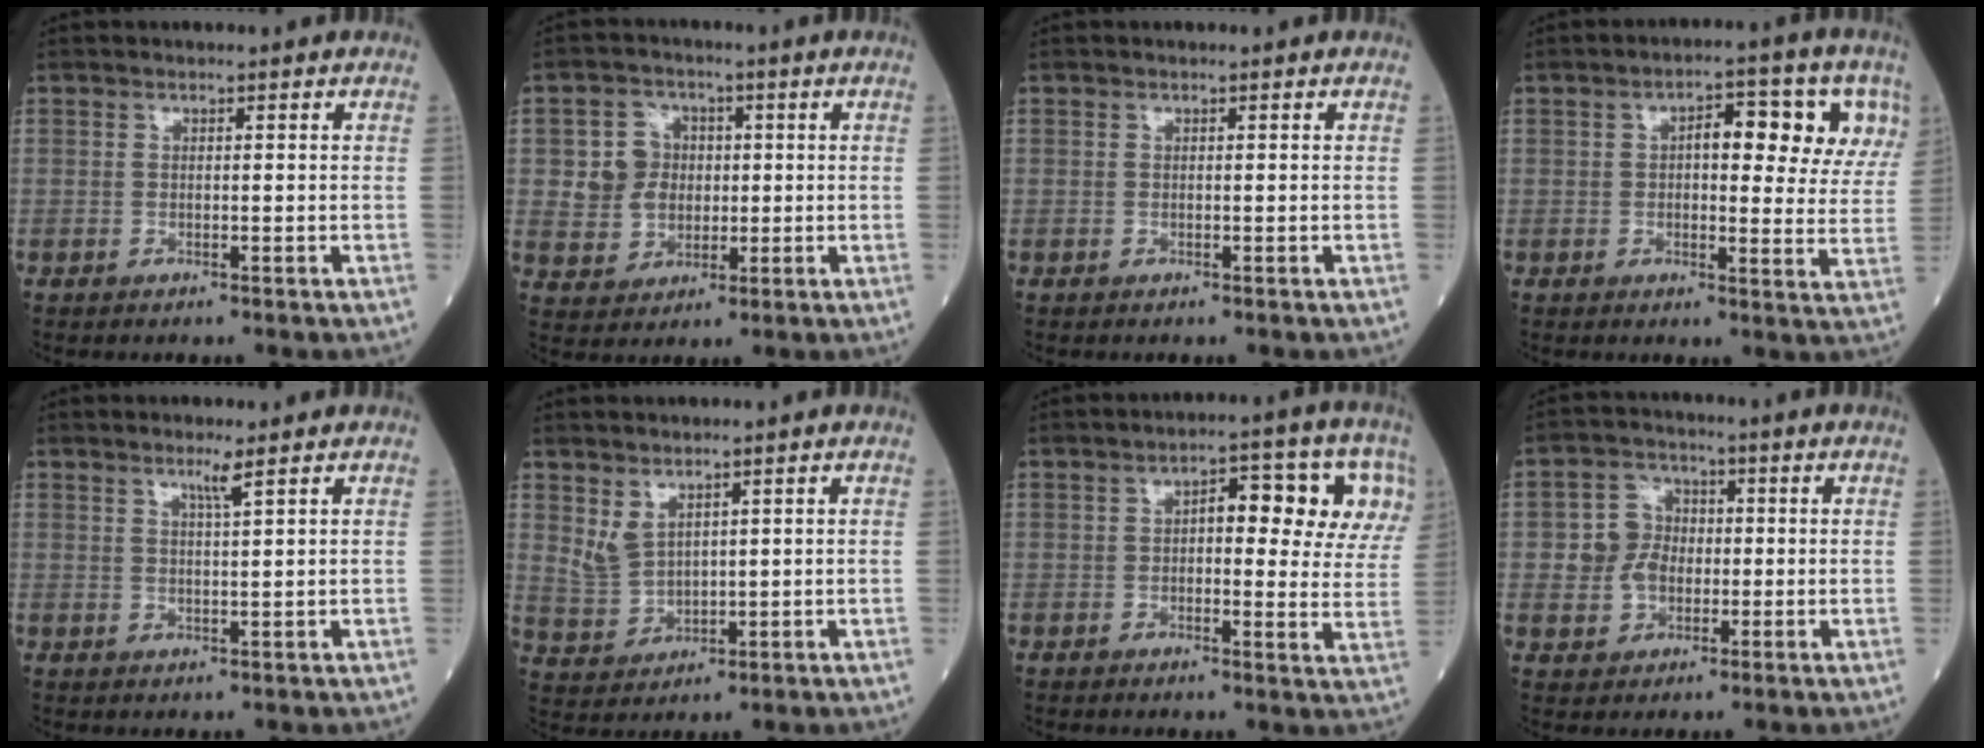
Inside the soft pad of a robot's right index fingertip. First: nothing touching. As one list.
[{"total": 6.6, "force": [0.8, 6.2, 2.0], "torque": [-0.041, 0.017, 0.020]}, {"total": 0.0}, {"total": 10.9, "force": [3.7, 4.1, 9.4], "torque": [-0.110, 0.024, 0.041]}, {"total": 2.1, "force": [1.4, -0.6, 1.4], "torque": [-0.029, -0.005, 0.027]}, {"total": 4.0, "force": [2.3, 2.3, 2.4], "torque": [-0.058, 0.000, 0.060]}, {"total": 11.7, "force": [3.5, 4.5, 10.3], "torque": [-0.115, 0.029, 0.036]}, {"total": 5.9, "force": [-0.3, 5.3, 2.4], "torque": [-0.051, 0.017, -0.003]}]